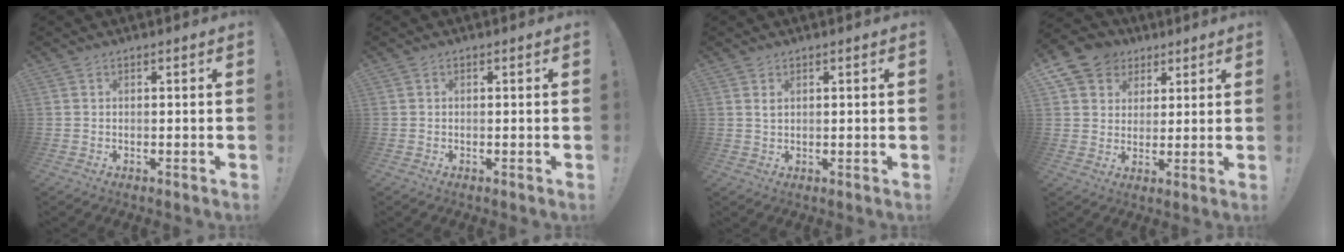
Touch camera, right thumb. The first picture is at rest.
{"total": 0.0}
{"total": 1.4, "force": [1.0, 0.8, 0.6], "torque": [-0.007, -0.002, 0.018]}
{"total": 10.1, "force": [4.8, 8.4, 2.7], "torque": [-0.042, -0.025, 0.100]}